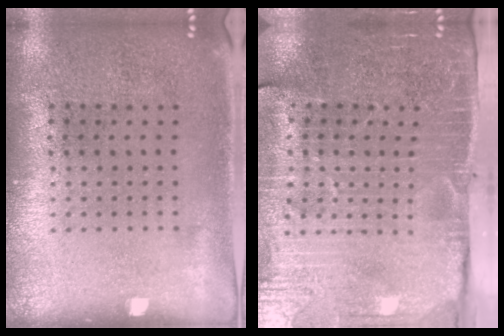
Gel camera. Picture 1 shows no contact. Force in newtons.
{"total": 3.9, "press": 3.6, "slide": 1.4}